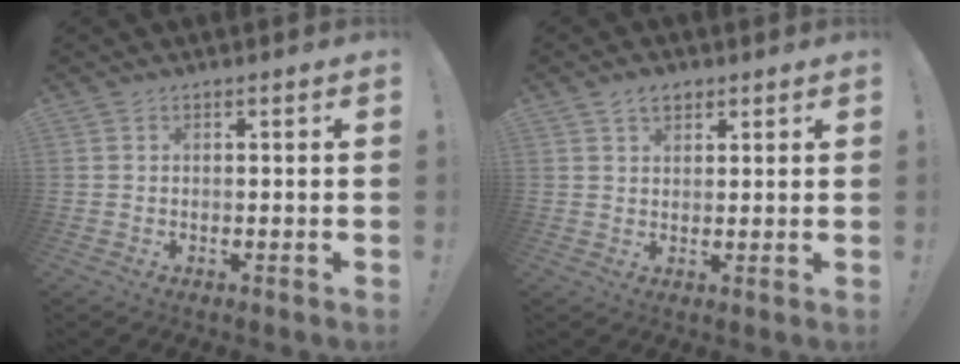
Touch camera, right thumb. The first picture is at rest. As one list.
[{"total": 4.2, "force": [2.6, 2.6, 2.0], "torque": [-0.024, -0.009, 0.045]}]